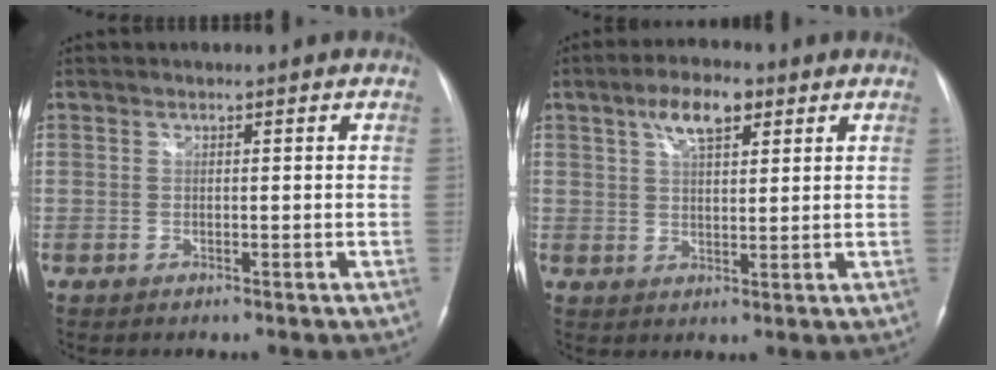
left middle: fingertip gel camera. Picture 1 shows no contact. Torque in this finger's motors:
{"motor_torque": [0.43, 0.13, -0.05, 0.02]}